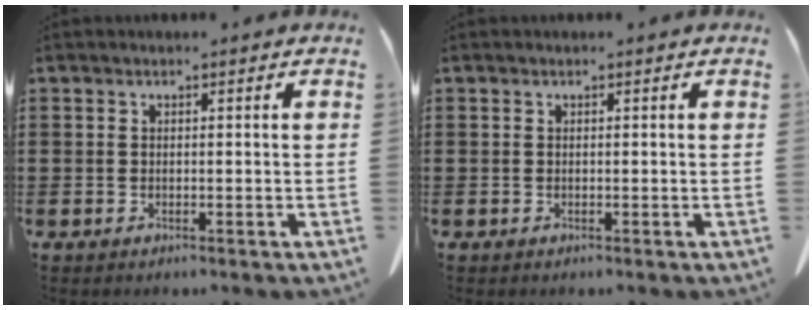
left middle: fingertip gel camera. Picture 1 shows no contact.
{"total": 0.0}